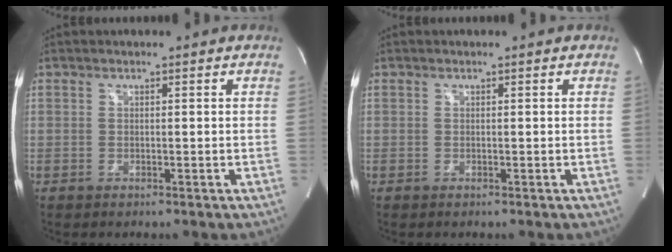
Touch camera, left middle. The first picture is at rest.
{"total": 0.0}